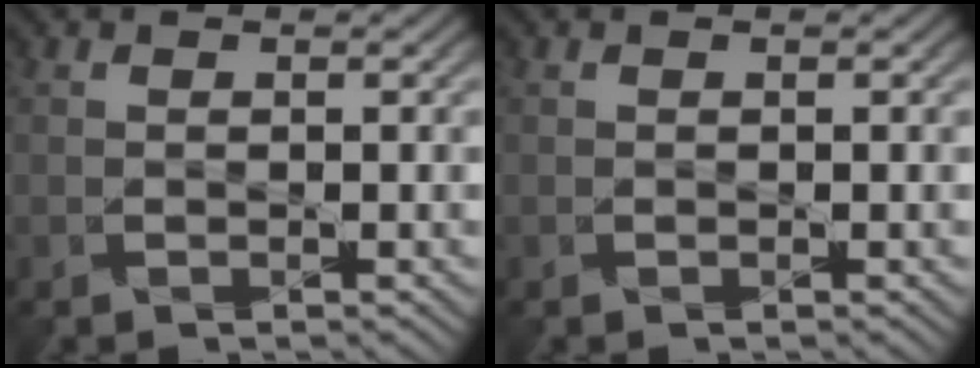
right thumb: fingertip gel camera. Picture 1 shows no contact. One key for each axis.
{"total": 0.0}